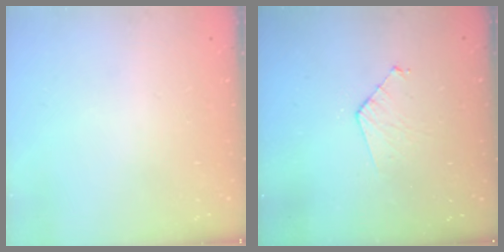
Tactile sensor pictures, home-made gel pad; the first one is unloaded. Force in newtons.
{"total": 4.4, "press": 4.3, "slide": 0.4}